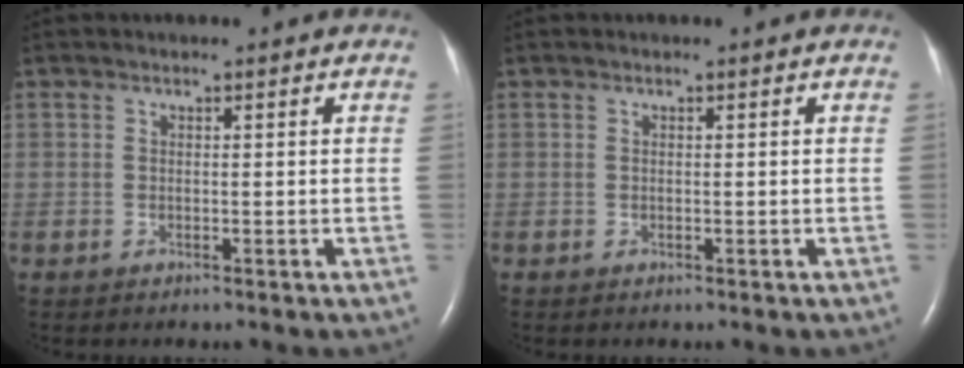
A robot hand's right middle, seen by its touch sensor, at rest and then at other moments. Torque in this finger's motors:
{"motor_torque": [0.23, -0.45, 0.00, 0.00]}